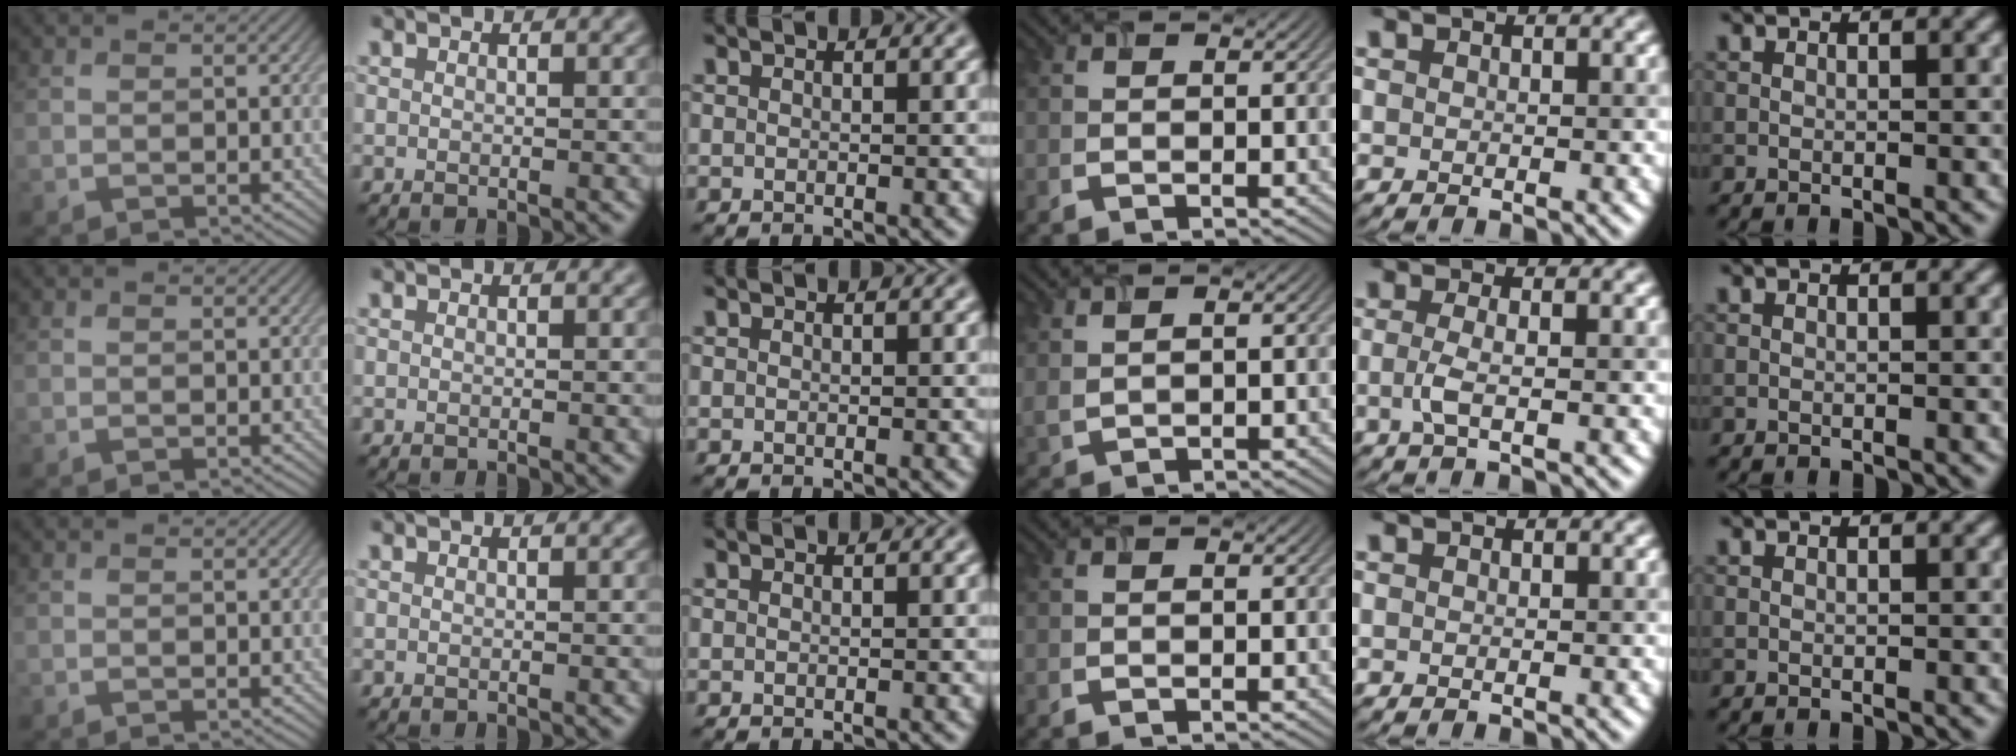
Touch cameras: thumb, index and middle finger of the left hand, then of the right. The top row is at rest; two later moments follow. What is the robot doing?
{"motion": "insert", "object": "airpods case & airpods"}